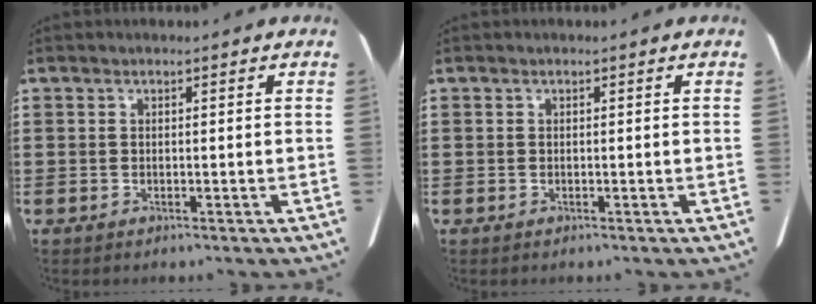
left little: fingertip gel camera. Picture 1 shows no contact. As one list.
[{"total": 0.0}]